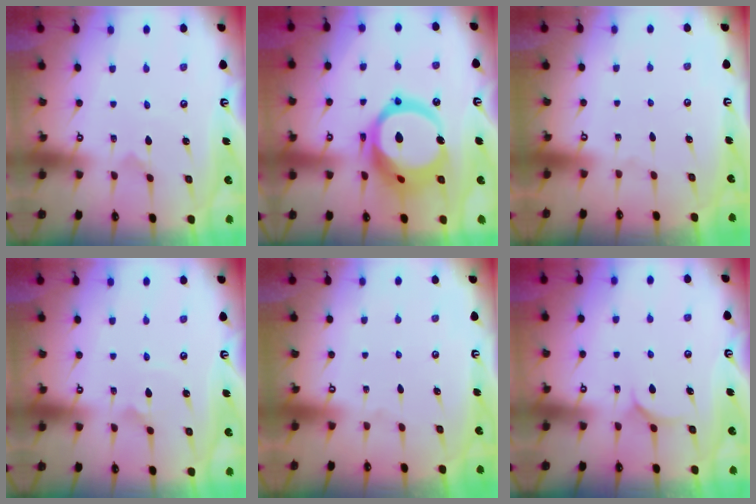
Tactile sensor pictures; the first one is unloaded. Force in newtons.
{"total": 20.3, "press": 20.2, "slide": 2.5}
{"total": 0.0}
{"total": 2.5, "press": 2.5, "slide": 0.2}
{"total": 0.0}
{"total": 4.7, "press": 4.7, "slide": 0.5}